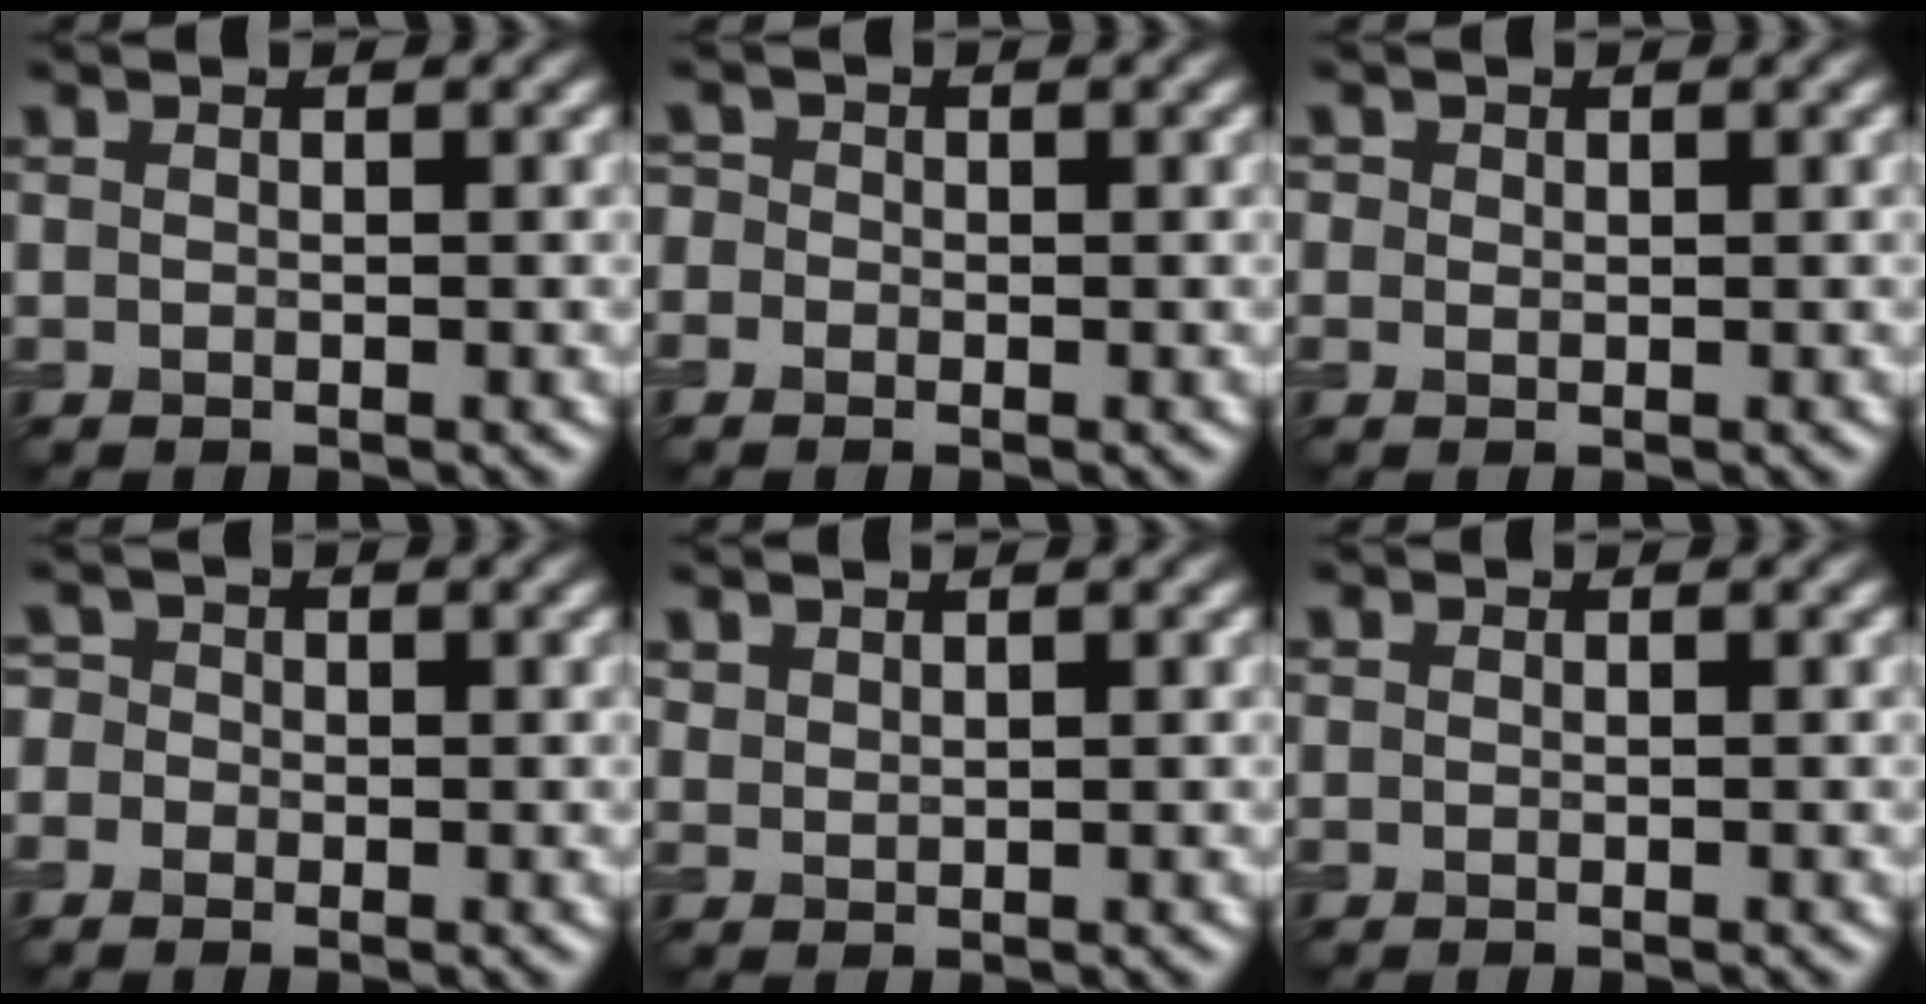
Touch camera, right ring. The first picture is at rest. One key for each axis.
{"total": 1.2, "fx": -0.3, "fy": 1.2, "fz": 0.4, "tx": -0.005, "ty": 0.003, "tz": -0.019}
{"total": 0.8, "fx": 0.3, "fy": 0.7, "fz": 0.3, "tx": -0.003, "ty": 0.002, "tz": 0.002}
{"total": 2.1, "fx": -0.2, "fy": 1.9, "fz": 0.7, "tx": 0.002, "ty": 0.013, "tz": -0.030}
{"total": 1.0, "fx": 0.9, "fy": 0.3, "fz": 0.2, "tx": -0.008, "ty": -0.002, "tz": 0.023}
{"total": 0.0}